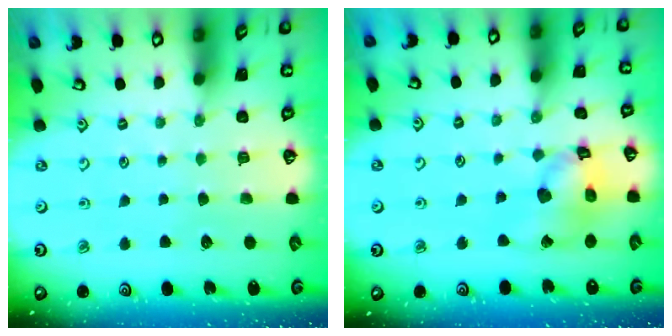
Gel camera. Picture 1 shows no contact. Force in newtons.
{"total": 13.5, "press": 13.4, "slide": 1.8}